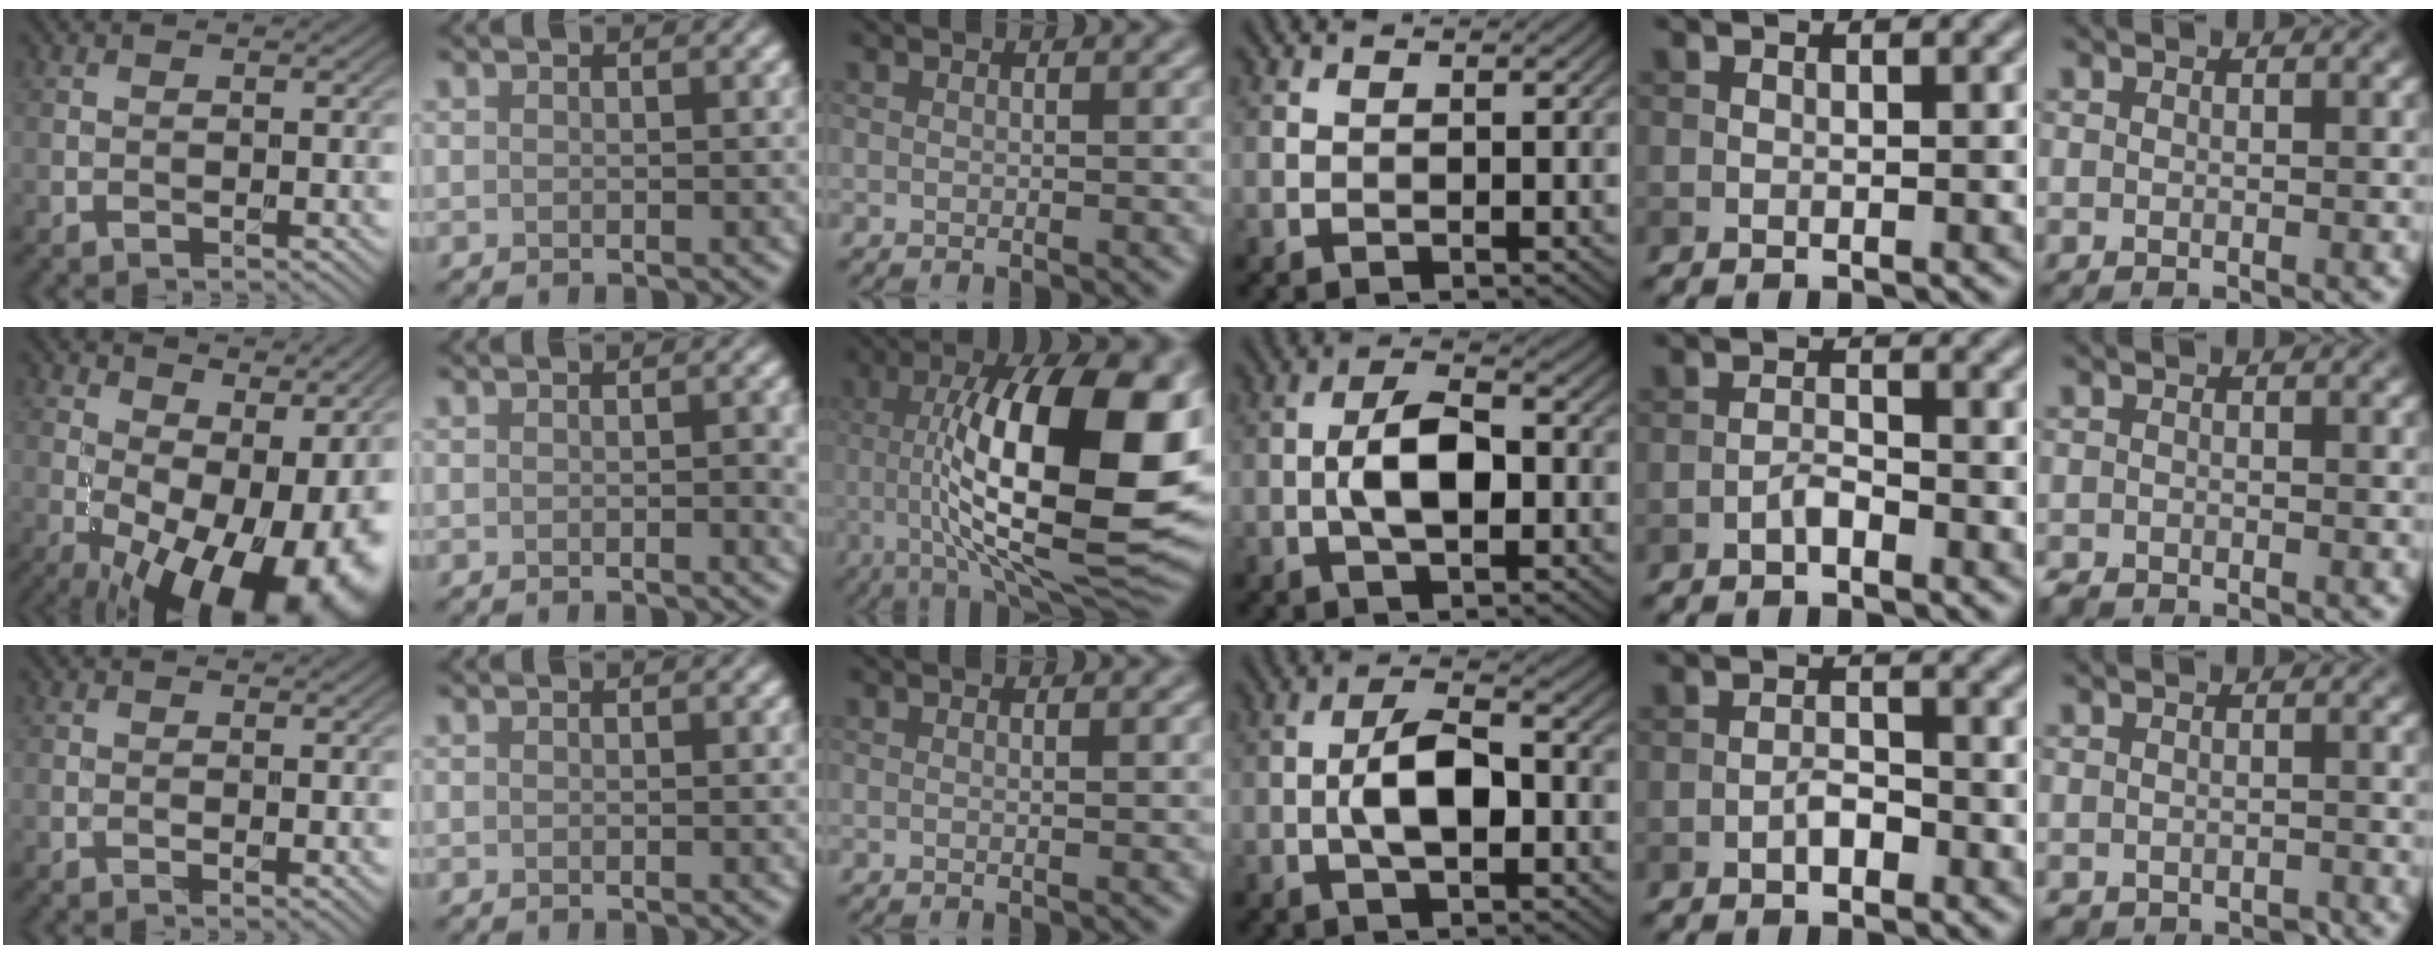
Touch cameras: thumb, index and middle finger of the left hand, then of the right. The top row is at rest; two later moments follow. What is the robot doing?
{"motion": "unscrew", "object": "dispenser bottle"}